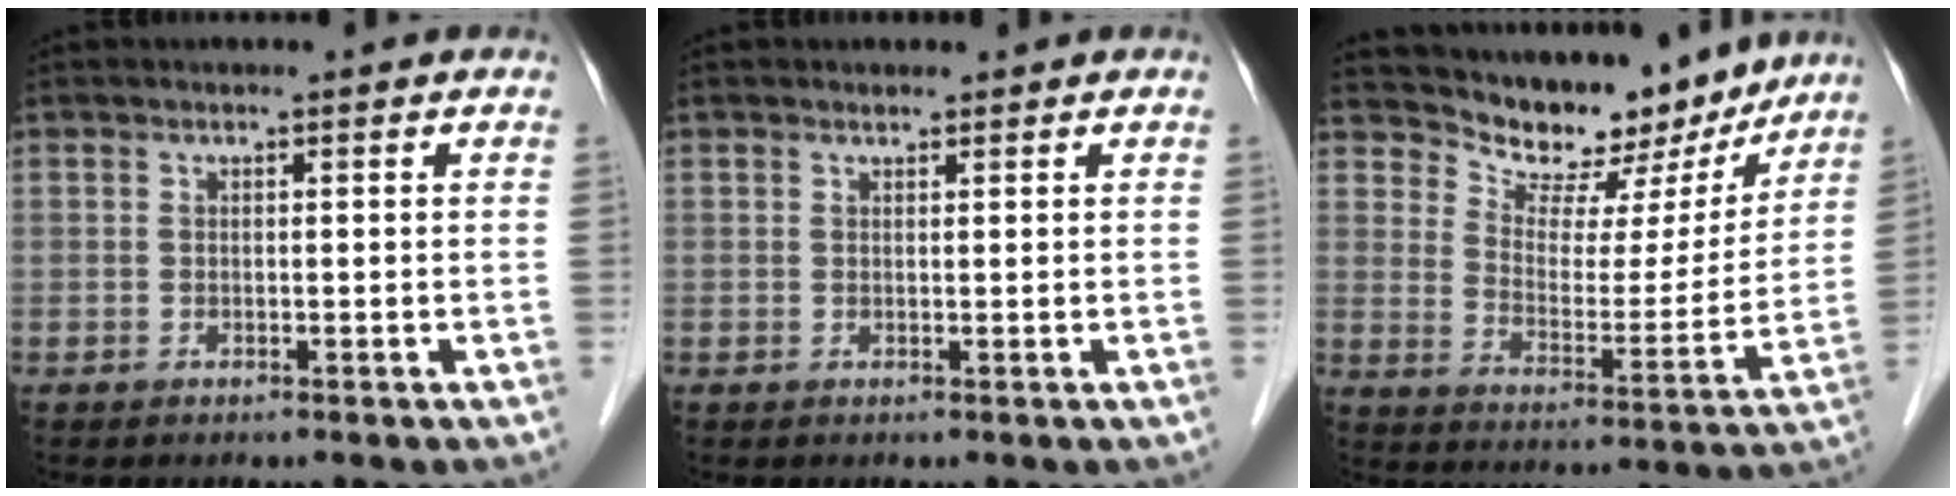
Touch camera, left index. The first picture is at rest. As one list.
[{"total": 0.5, "force": [0.5, 0.1, 0.0], "torque": [-0.009, -0.002, 0.010]}, {"total": 15.0, "force": [13.9, 4.5, 3.3], "torque": [-0.051, -0.018, 0.199]}]